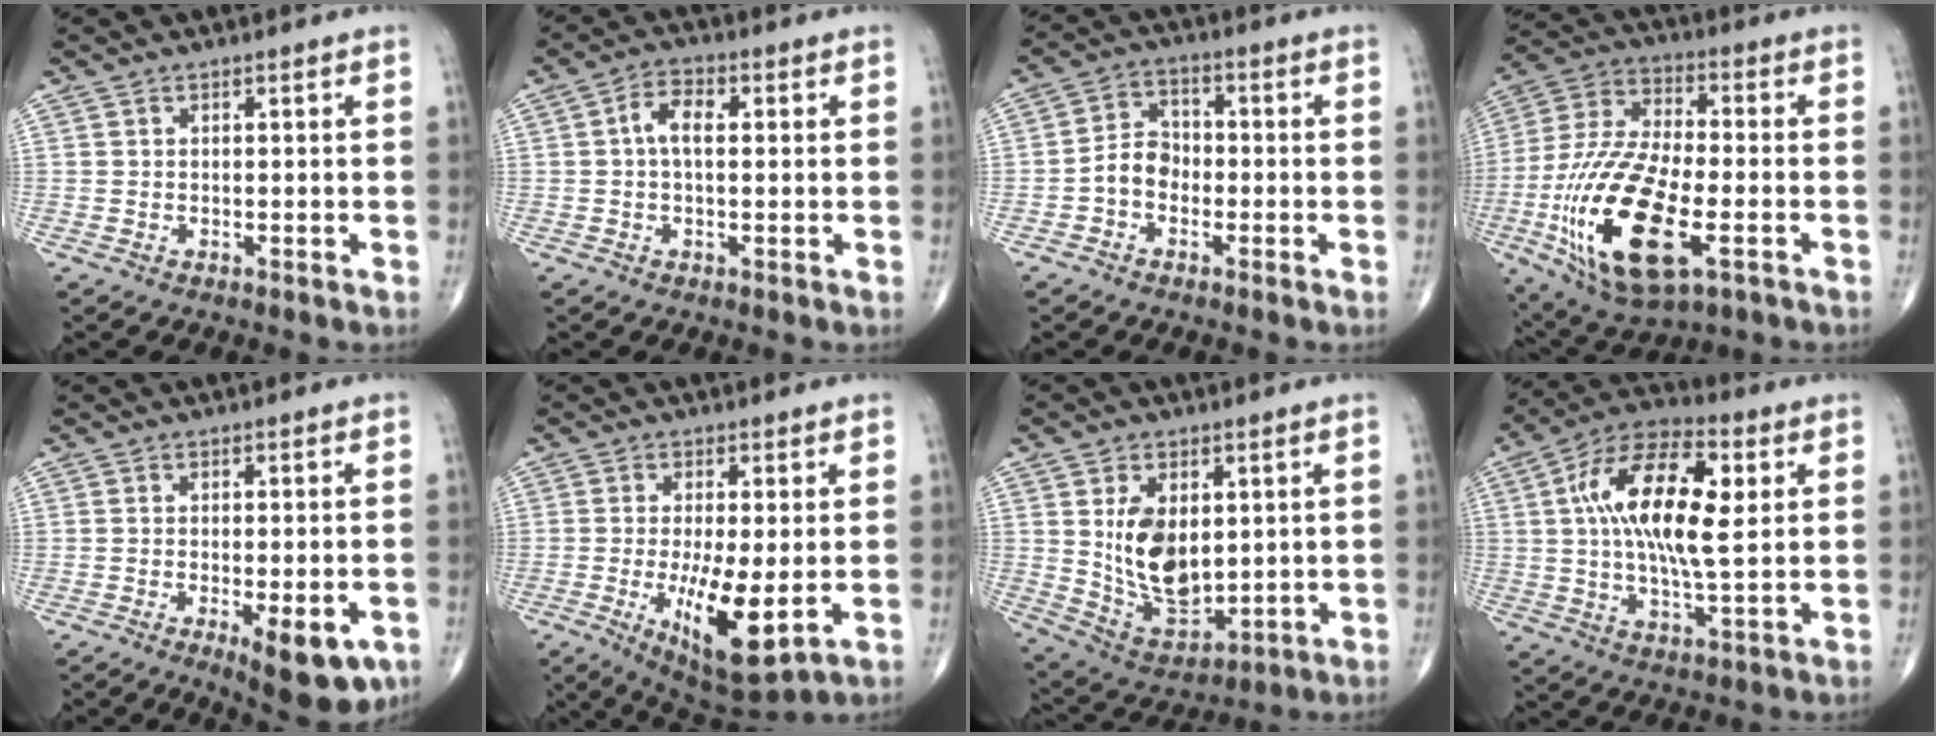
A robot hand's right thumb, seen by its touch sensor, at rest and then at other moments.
{"total": 5.4, "force": [0.8, 2.9, 4.4], "torque": [-0.080, 0.017, 0.009]}
{"total": 5.7, "force": [-1.8, 4.3, 3.2], "torque": [-0.040, 0.026, -0.045]}
{"total": 23.9, "force": [-7.2, 10.2, 20.3], "torque": [-0.431, 0.000, -0.121]}
{"total": 10.3, "force": [-4.2, 3.7, 8.7], "torque": [-0.105, -0.005, -0.052]}
{"total": 12.4, "force": [-2.5, 4.0, 11.5], "torque": [-0.198, -0.027, -0.029]}
{"total": 13.5, "force": [2.1, 8.3, 10.5], "torque": [-0.156, -0.020, 0.057]}
{"total": 18.5, "force": [3.5, 7.8, 16.4], "torque": [-0.286, 0.012, 0.052]}